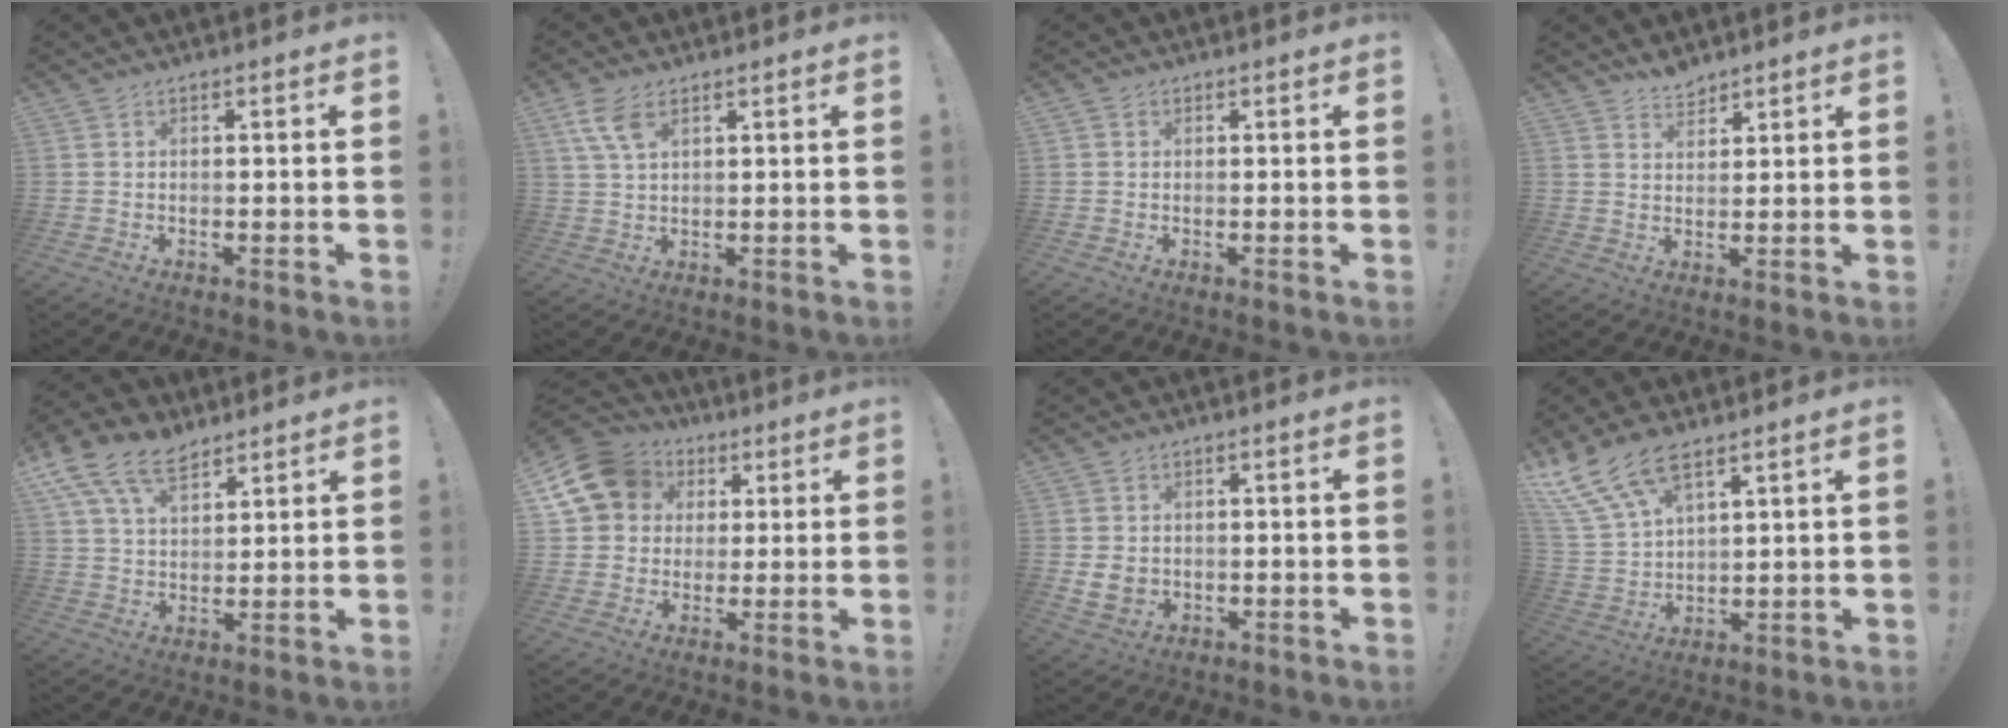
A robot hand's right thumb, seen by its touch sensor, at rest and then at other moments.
{"total": 6.5, "force": [3.5, 3.0, 4.7], "torque": [-0.090, -0.007, 0.067]}
{"total": 0.7, "force": [0.2, 0.6, 0.0], "torque": [0.006, -0.002, 0.002]}
{"total": 4.3, "force": [4.0, 1.5, 0.6], "torque": [-0.001, -0.029, 0.072]}
{"total": 13.4, "force": [8.7, 7.6, 6.9], "torque": [-0.126, -0.039, 0.165]}
{"total": 15.0, "force": [5.0, 12.1, 7.2], "torque": [-0.124, -0.015, 0.100]}
{"total": 4.7, "force": [0.3, 3.9, 2.5], "torque": [-0.045, -0.003, 0.007]}
{"total": 13.1, "force": [9.0, 5.9, 7.4], "torque": [-0.158, -0.045, 0.172]}